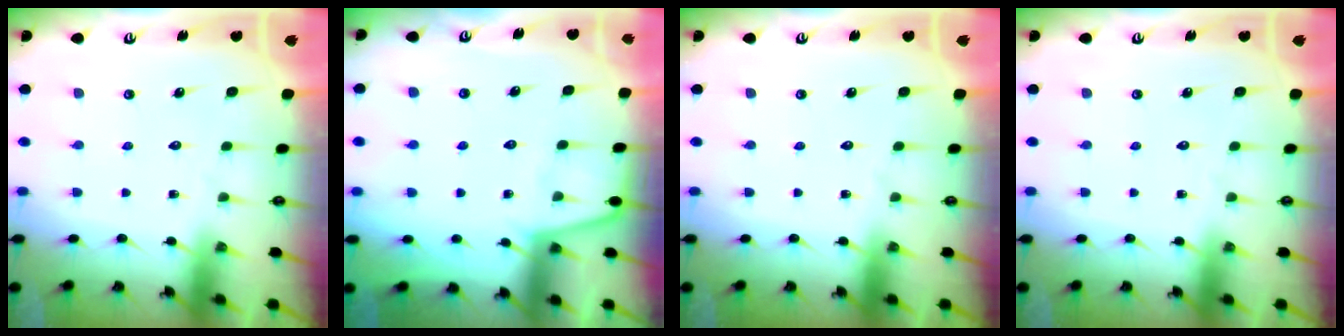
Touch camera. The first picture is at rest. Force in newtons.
{"total": 2.3, "press": 2.3, "slide": 0.3}
{"total": 0.0}
{"total": 0.0}